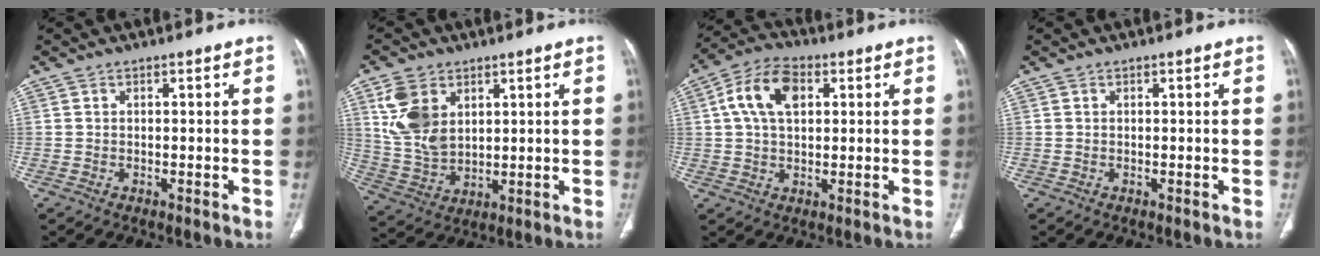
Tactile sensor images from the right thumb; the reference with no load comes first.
{"total": 10.9, "force": [4.2, 7.3, 6.9], "torque": [-0.122, -0.013, 0.097]}
{"total": 10.2, "force": [2.7, 6.3, 7.6], "torque": [-0.140, 0.017, 0.044]}
{"total": 0.0}